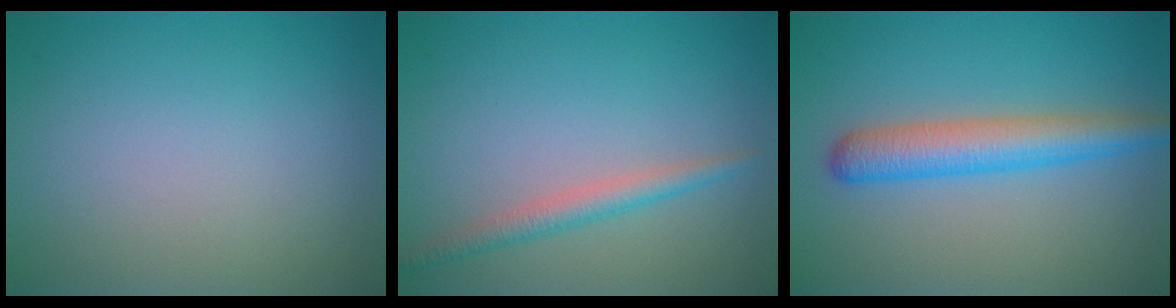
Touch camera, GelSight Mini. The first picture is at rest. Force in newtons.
{"total": 2.2, "press": 2.1, "slide": 0.0}
{"total": 4.6, "press": 4.6, "slide": 0.1}